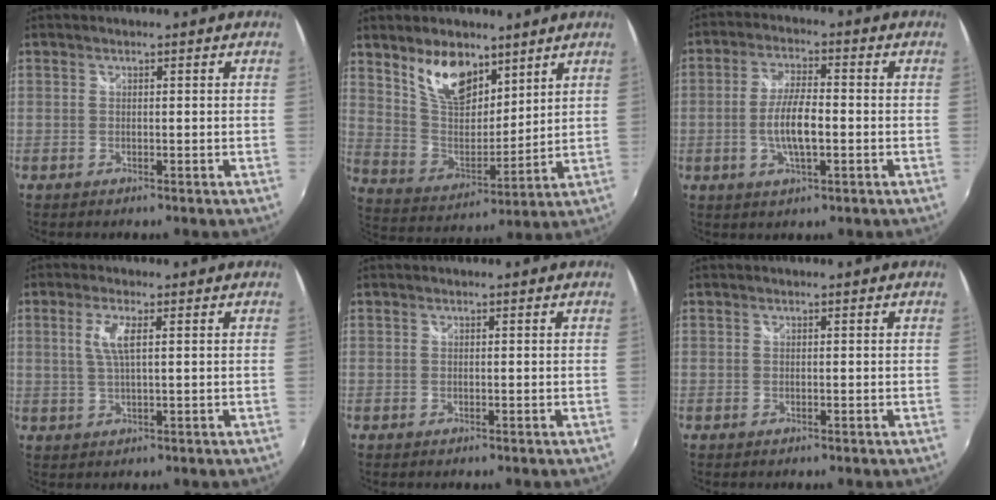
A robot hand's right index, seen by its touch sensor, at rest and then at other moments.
{"total": 13.0, "force": [8.4, 6.6, 7.3], "torque": [-0.134, 0.002, 0.164]}
{"total": 7.7, "force": [-1.6, 2.2, 7.2], "torque": [-0.139, -0.001, -0.029]}
{"total": 4.3, "force": [1.2, 0.7, 4.0], "torque": [-0.082, -0.001, 0.023]}
{"total": 0.0}
{"total": 0.0}